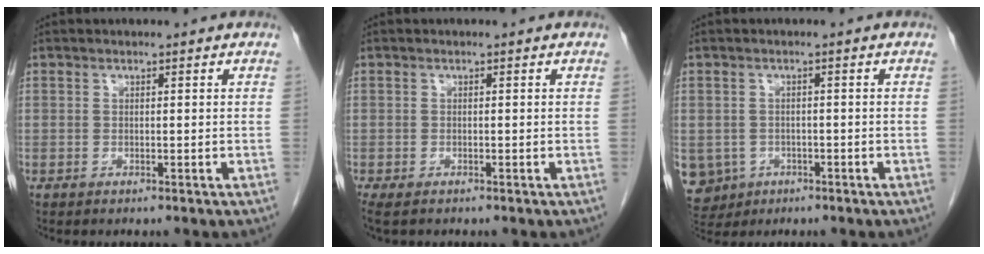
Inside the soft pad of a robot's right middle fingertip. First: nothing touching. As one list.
[{"total": 2.5, "force": [-1.9, 0.9, 1.3], "torque": [-0.025, -0.008, -0.029]}, {"total": 8.4, "force": [-3.3, 7.5, 1.9], "torque": [-0.067, 0.004, -0.043]}]